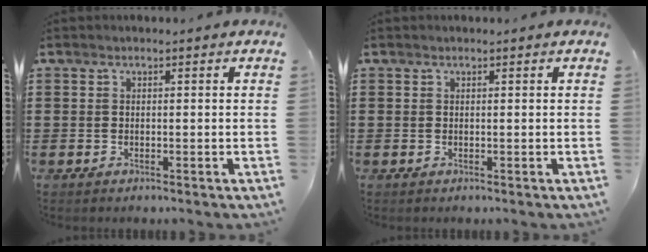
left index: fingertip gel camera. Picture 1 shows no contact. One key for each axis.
{"total": 0.0}